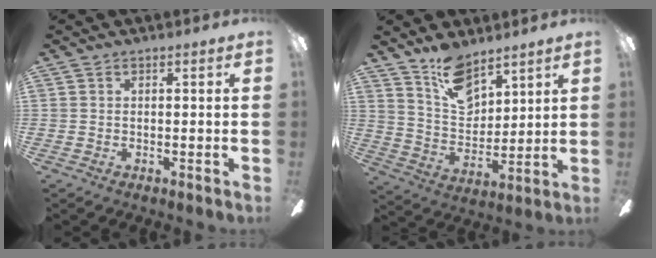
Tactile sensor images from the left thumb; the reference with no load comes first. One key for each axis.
{"total": 12.2, "fx": 9.3, "fy": 6.2, "fz": 5.0, "tx": -0.090, "ty": -0.053, "tz": 0.175}